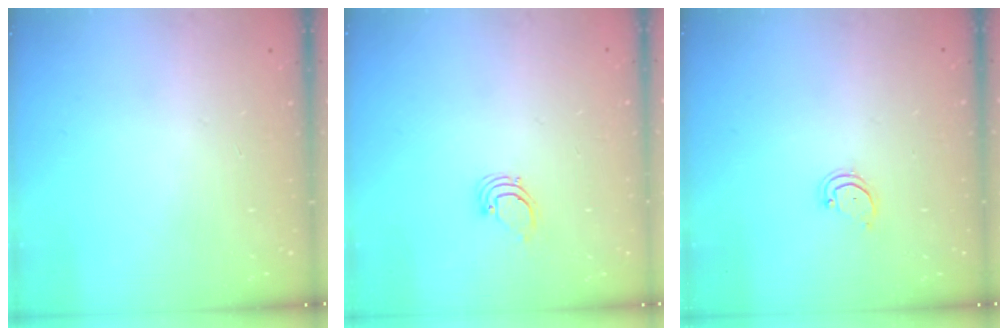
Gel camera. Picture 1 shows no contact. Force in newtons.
{"total": 1.9, "press": 1.9, "slide": 0.1}
{"total": 2.6, "press": 2.6, "slide": 0.2}